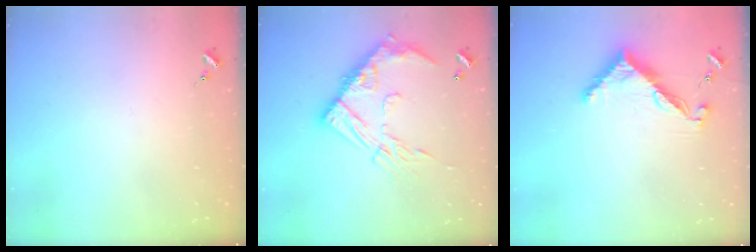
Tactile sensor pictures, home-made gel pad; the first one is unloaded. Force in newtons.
{"total": 17.2, "press": 17.2, "slide": 1.3}
{"total": 7.9, "press": 7.9, "slide": 0.1}